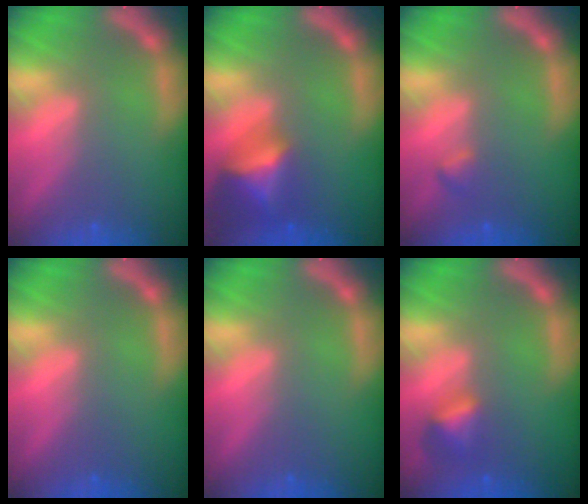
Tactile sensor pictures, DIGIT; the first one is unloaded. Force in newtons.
{"total": 5.5}
{"total": 0.9}
{"total": 0.0}
{"total": 0.0}
{"total": 2.4}